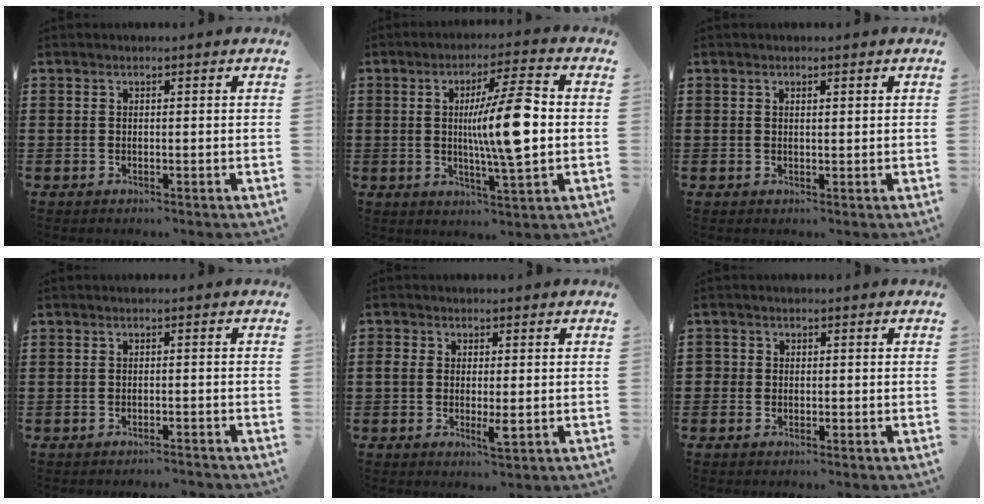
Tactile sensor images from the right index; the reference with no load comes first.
{"total": 10.8, "force": [0.4, 1.5, 10.7], "torque": [-0.174, -0.001, -0.002]}
{"total": 0.6, "force": [0.3, 0.2, 0.5], "torque": [-0.010, 0.001, 0.006]}
{"total": 1.1, "force": [-1.1, -0.1, 0.2], "torque": [-0.009, 0.000, -0.022]}
{"total": 3.7, "force": [-0.6, 1.8, 3.2], "torque": [-0.063, 0.001, -0.010]}
{"total": 1.0, "force": [-0.4, 0.8, 0.2], "torque": [-0.007, 0.002, -0.009]}